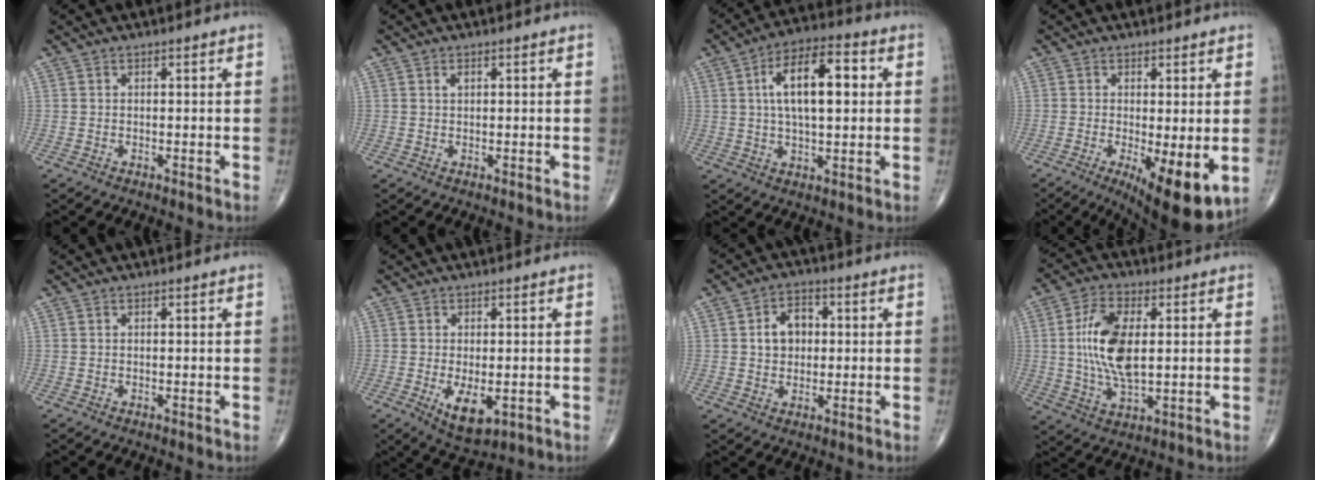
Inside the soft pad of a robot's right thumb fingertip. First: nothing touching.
{"total": 0.8, "force": [0.4, 0.4, 0.6], "torque": [-0.010, 0.003, 0.007]}
{"total": 13.9, "force": [2.7, 6.1, 12.2], "torque": [-0.195, 0.015, 0.040]}
{"total": 10.8, "force": [-2.6, 3.3, 10.0], "torque": [-0.145, -0.024, -0.031]}
{"total": 0.0}
{"total": 6.7, "force": [-1.7, 3.2, 5.6], "torque": [-0.086, -0.015, -0.018]}
{"total": 6.5, "force": [0.8, 4.9, 4.2], "torque": [-0.047, 0.012, 0.009]}
{"total": 12.7, "force": [1.5, 6.1, 11.0], "torque": [-0.216, -0.006, 0.030]}